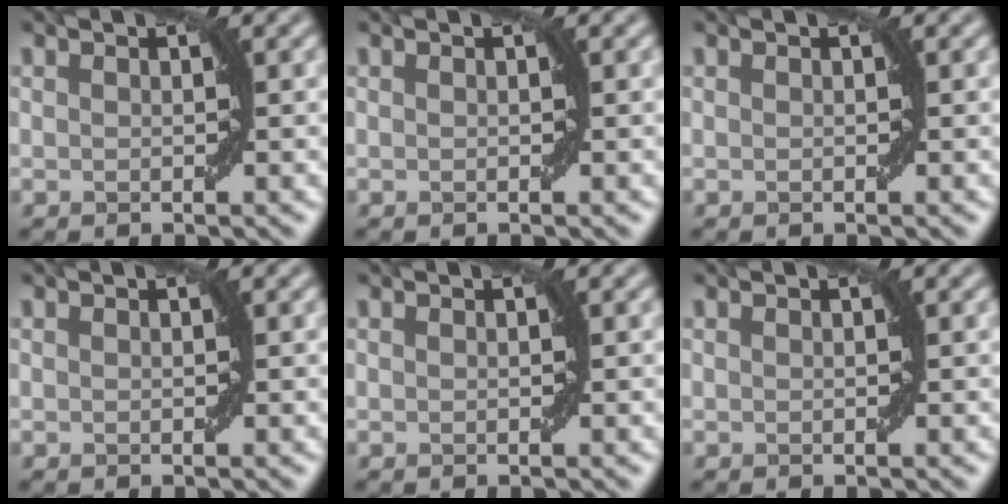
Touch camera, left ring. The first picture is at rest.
{"total": 0.0}
{"total": 0.0}
{"total": 0.0}
{"total": 0.0}
{"total": 0.0}